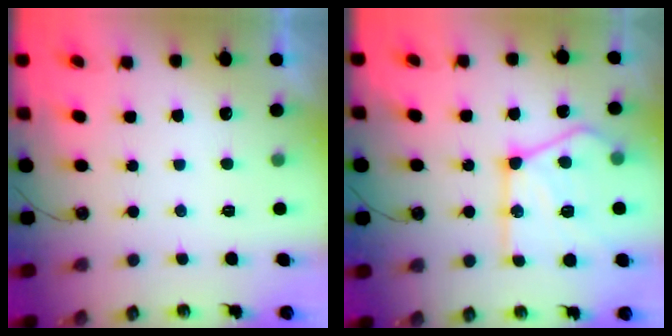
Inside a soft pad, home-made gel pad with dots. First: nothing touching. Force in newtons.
{"total": 20.6, "press": 20.5, "slide": 2.4}